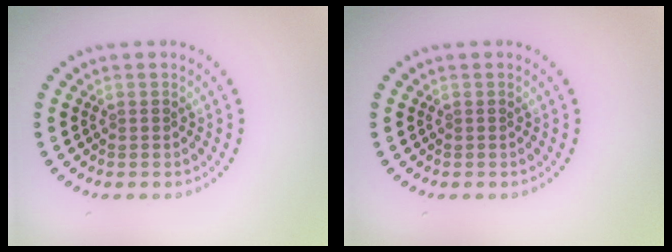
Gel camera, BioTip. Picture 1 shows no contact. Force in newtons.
{"total": 0.0}